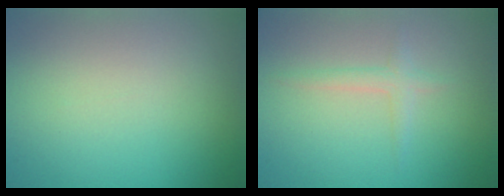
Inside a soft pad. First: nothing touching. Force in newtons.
{"total": 1.3, "press": 1.3, "slide": 0.1}